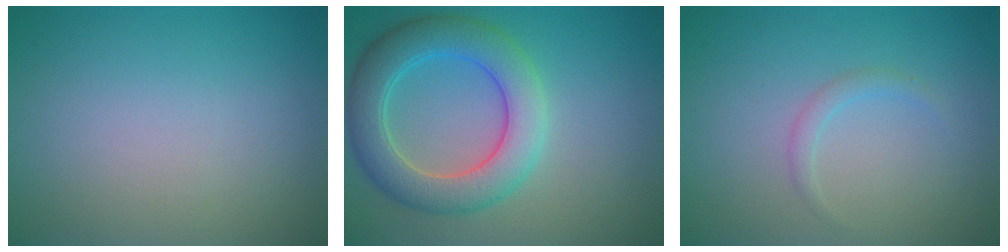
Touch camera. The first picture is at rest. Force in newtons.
{"total": 6.6, "press": 6.6, "slide": 0.2}
{"total": 1.0, "press": 1.0, "slide": 0.1}